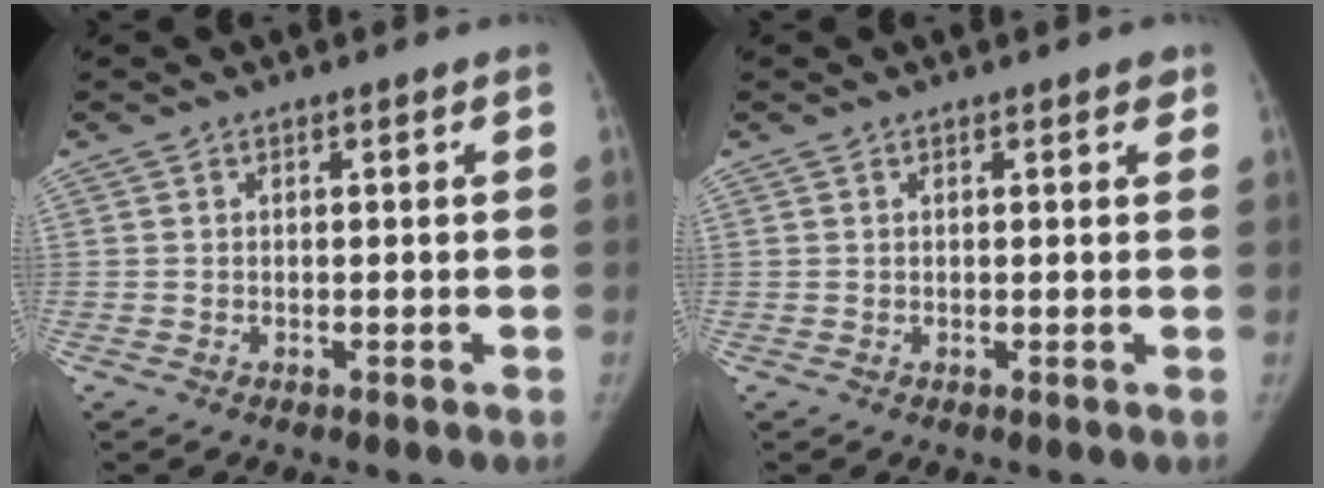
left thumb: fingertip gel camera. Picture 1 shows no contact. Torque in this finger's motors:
{"motor_torque": [0.22, 0.06, 0.27, -0.25, 0.09]}